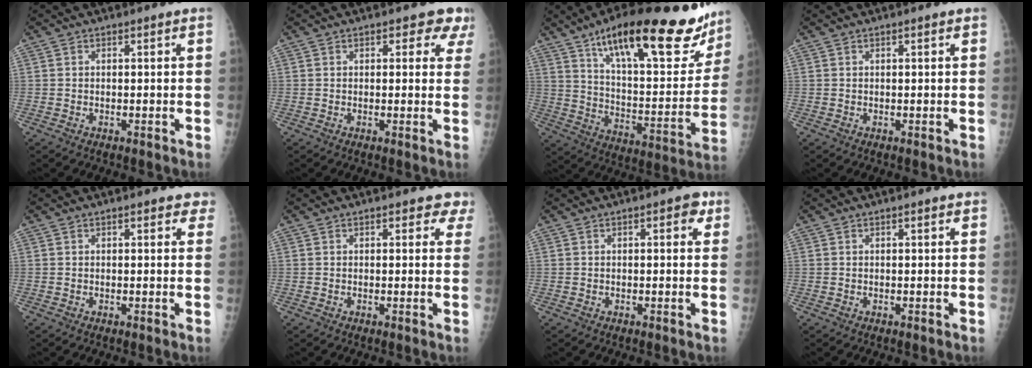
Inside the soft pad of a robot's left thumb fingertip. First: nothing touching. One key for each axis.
{"total": 4.2, "fx": 2.6, "fy": 2.4, "fz": 2.2, "tx": 0.013, "ty": -0.007, "tz": 0.022}
{"total": 29.3, "fx": 19.3, "fy": 9.0, "fz": 20.0, "tx": -0.261, "ty": -0.061, "tz": 0.296}
{"total": 0.6, "fx": 0.3, "fy": 0.1, "fz": 0.5, "tx": -0.008, "ty": 0.001, "tz": 0.004}
{"total": 2.7, "fx": 1.8, "fy": 1.3, "fz": 1.6, "tx": 0.001, "ty": -0.001, "tz": 0.016}
{"total": 3.0, "fx": 2.1, "fy": 1.6, "fz": 1.4, "tx": 0.013, "ty": -0.005, "tz": 0.017}
{"total": 3.1, "fx": 1.3, "fy": 1.4, "fz": 2.4, "tx": -0.018, "ty": 0.002, "tz": 0.009}
{"total": 0.9, "fx": 0.5, "fy": 0.2, "fz": 0.7, "tx": -0.011, "ty": 0.001, "tz": 0.006}